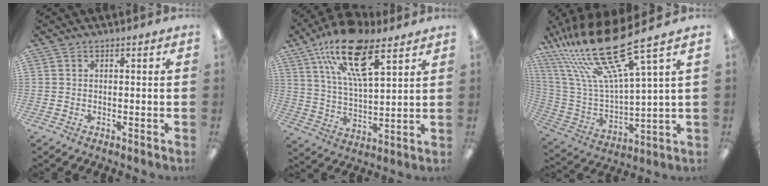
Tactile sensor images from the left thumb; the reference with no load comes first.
{"total": 19.0, "force": [10.9, 7.7, 13.6], "torque": [-0.240, -0.038, 0.190]}
{"total": 24.9, "force": [17.5, 5.5, 16.8], "torque": [-0.362, -0.120, 0.287]}